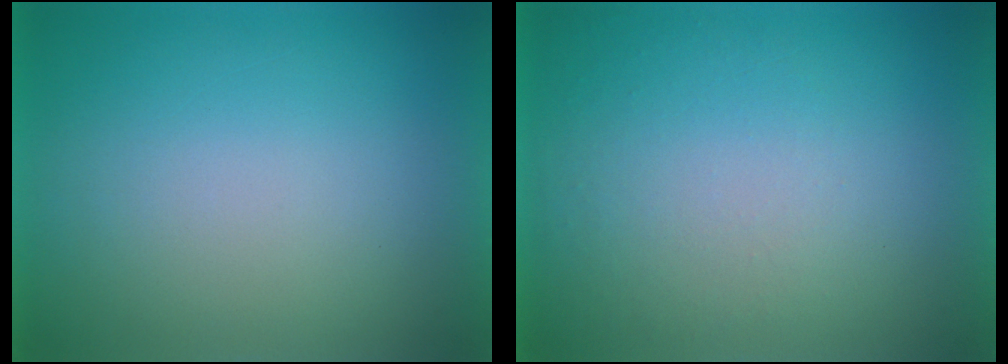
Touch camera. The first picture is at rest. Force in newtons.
{"total": 1.0}